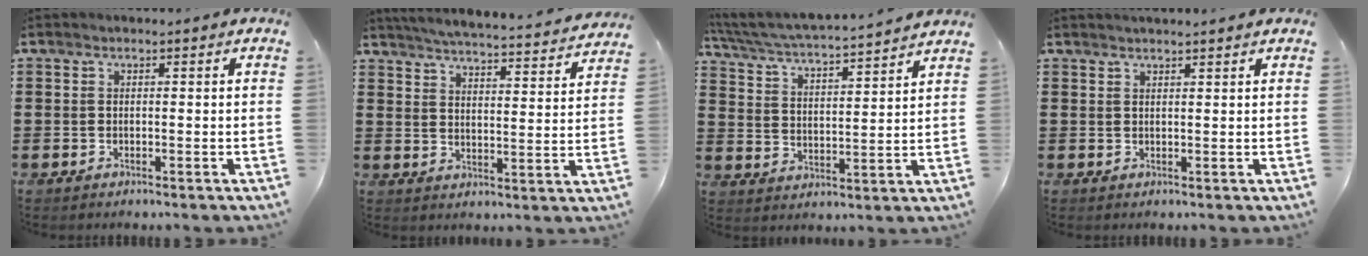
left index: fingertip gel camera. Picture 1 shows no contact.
{"total": 4.3, "force": [4.2, -0.6, 0.8], "torque": [-0.037, -0.037, 0.067]}
{"total": 4.1, "force": [3.9, -0.3, 1.1], "torque": [-0.043, -0.035, 0.059]}
{"total": 1.3, "force": [1.2, -0.2, 0.4], "torque": [-0.009, -0.001, 0.024]}